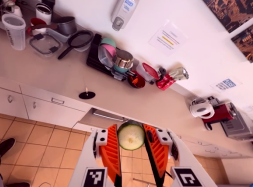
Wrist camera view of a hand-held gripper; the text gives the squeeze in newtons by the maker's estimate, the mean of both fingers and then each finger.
{"total": 10.3, "left": 10.5, "right": 10.0}